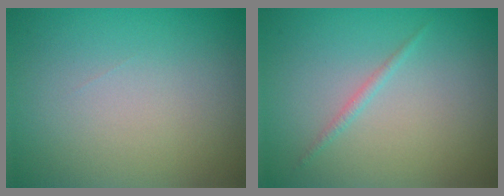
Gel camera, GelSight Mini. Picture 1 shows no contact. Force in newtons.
{"total": 0.7, "press": 0.7, "slide": 0.1}